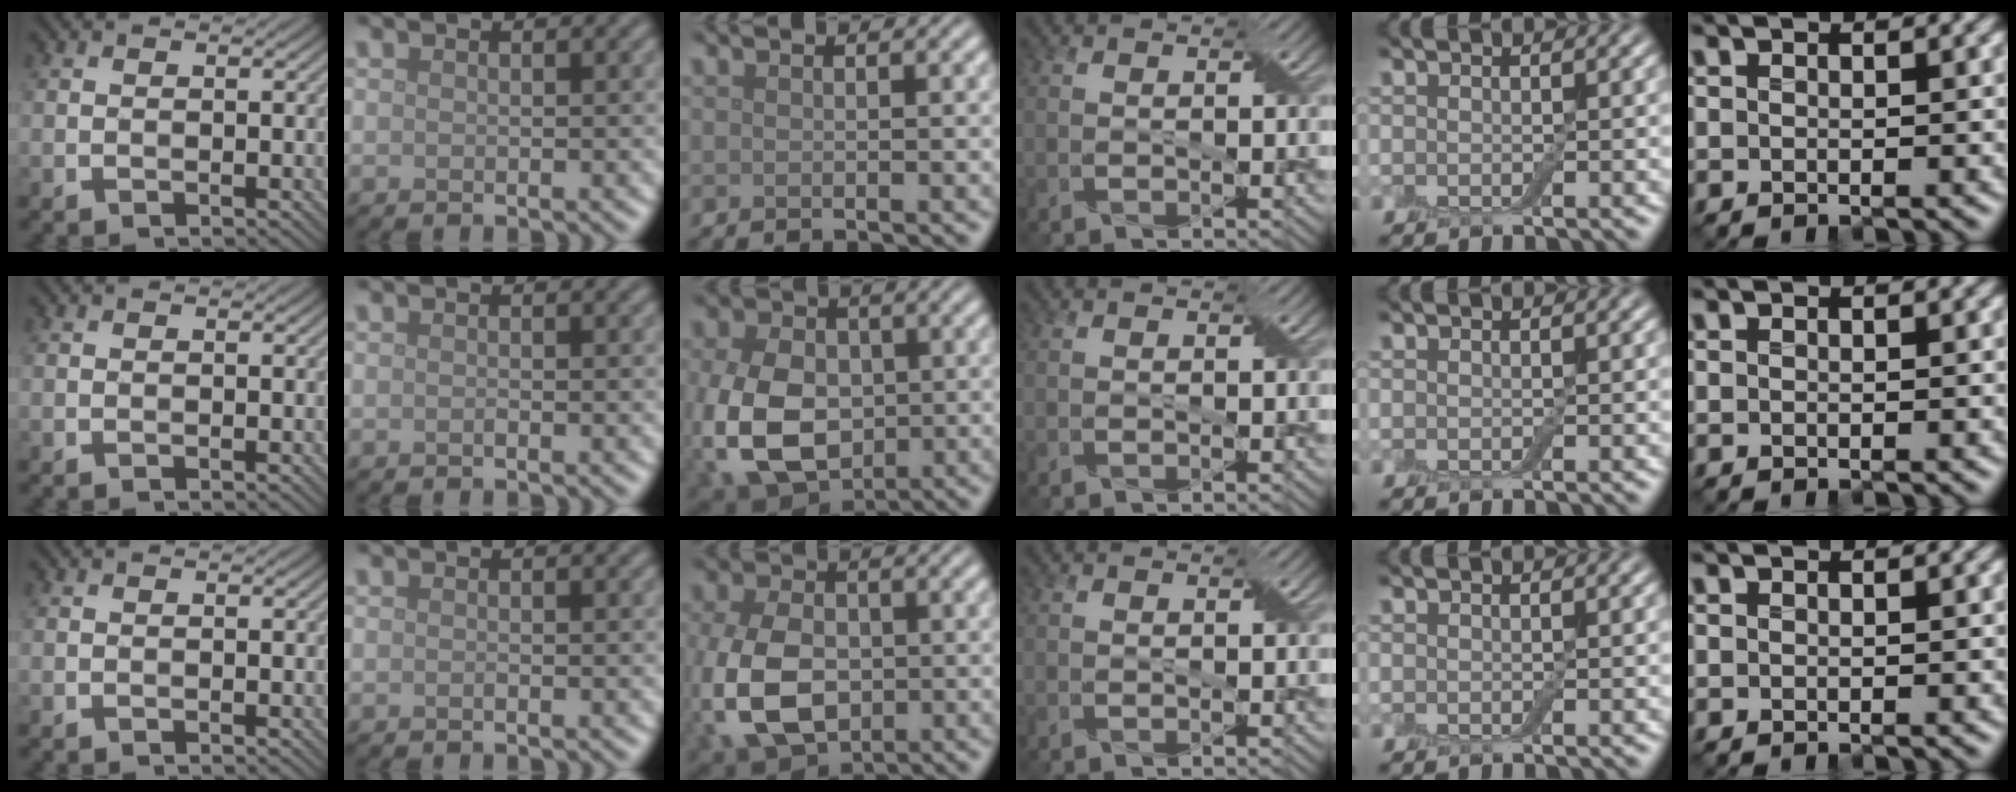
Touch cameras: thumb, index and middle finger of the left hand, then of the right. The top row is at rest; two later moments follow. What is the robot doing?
{"motion": "extract", "object": "drawer"}